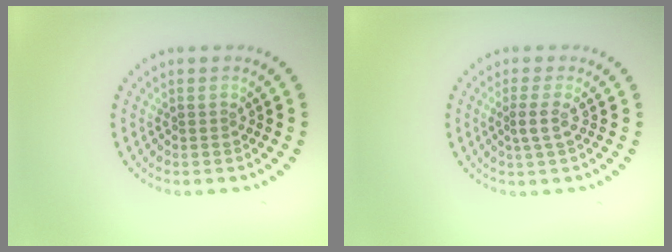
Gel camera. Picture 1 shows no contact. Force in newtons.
{"total": 1.6, "press": 1.1, "slide": 1.1}